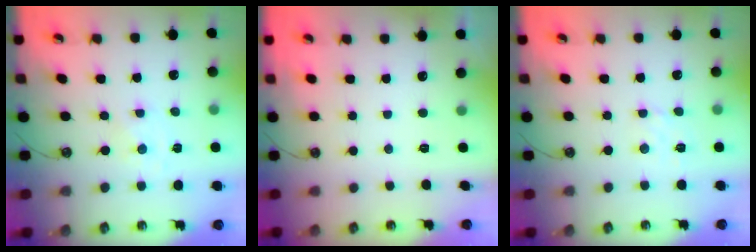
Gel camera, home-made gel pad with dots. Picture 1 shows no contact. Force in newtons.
{"total": 0.0}
{"total": 2.1, "press": 2.1, "slide": 0.5}